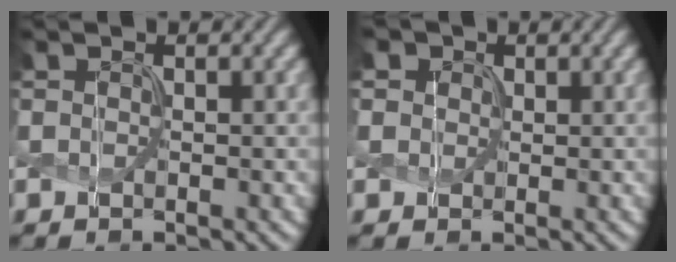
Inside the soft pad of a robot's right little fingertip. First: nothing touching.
{"total": 4.8, "force": [2.4, 3.6, 2.1], "torque": [-0.065, 0.014, 0.027]}